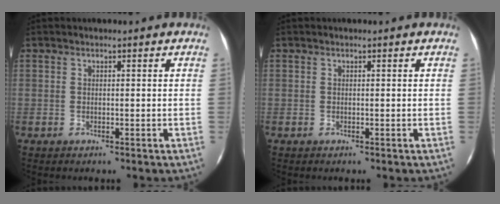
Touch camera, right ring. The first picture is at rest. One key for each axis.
{"total": 0.0}